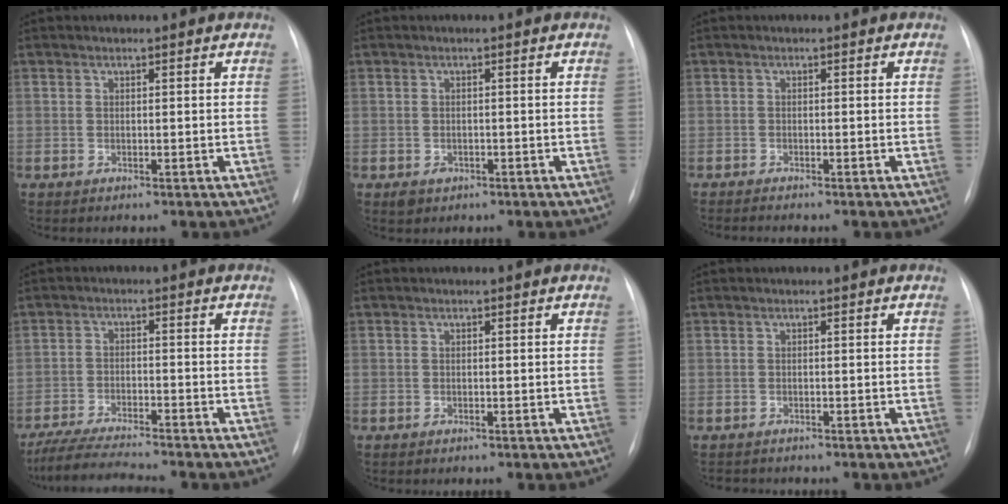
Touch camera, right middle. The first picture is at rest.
{"total": 1.9, "force": [-0.9, 1.5, 0.7], "torque": [-0.009, 0.001, -0.007]}
{"total": 2.5, "force": [-2.2, 0.0, 1.2], "torque": [-0.015, -0.006, -0.029]}
{"total": 9.3, "force": [-8.3, 0.1, 4.1], "torque": [-0.074, -0.022, -0.140]}
{"total": 0.0}
{"total": 2.3, "force": [-2.2, 0.8, 0.4], "torque": [-0.002, -0.005, -0.028]}